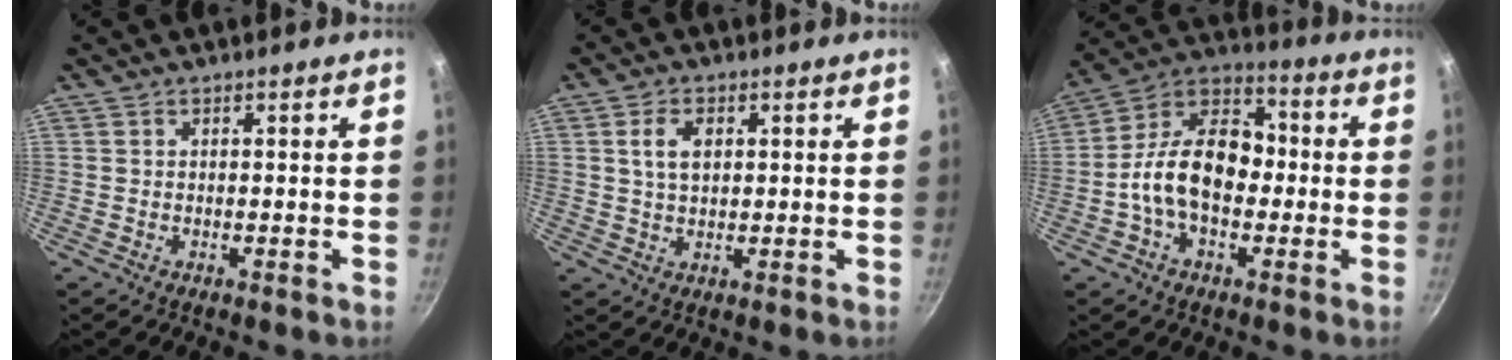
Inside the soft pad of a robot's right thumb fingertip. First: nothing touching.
{"total": 4.9, "force": [1.3, 3.1, 3.5], "torque": [-0.053, -0.002, 0.024]}
{"total": 15.7, "force": [-1.9, 10.4, 11.6], "torque": [-0.160, 0.047, -0.055]}